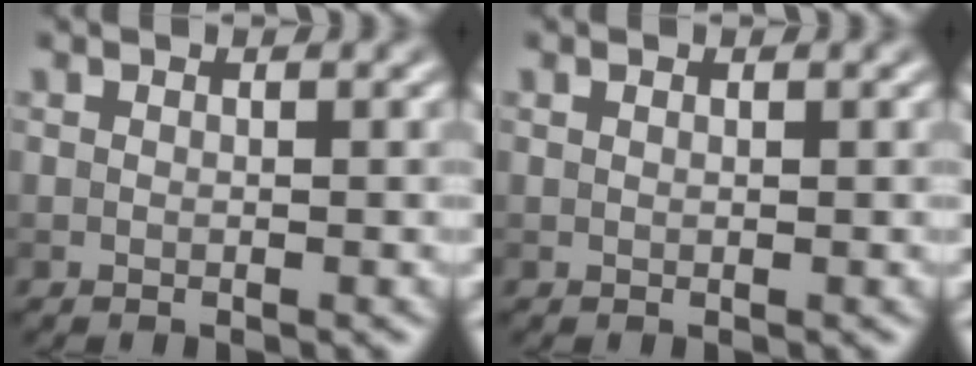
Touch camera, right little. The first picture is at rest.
{"total": 0.0}